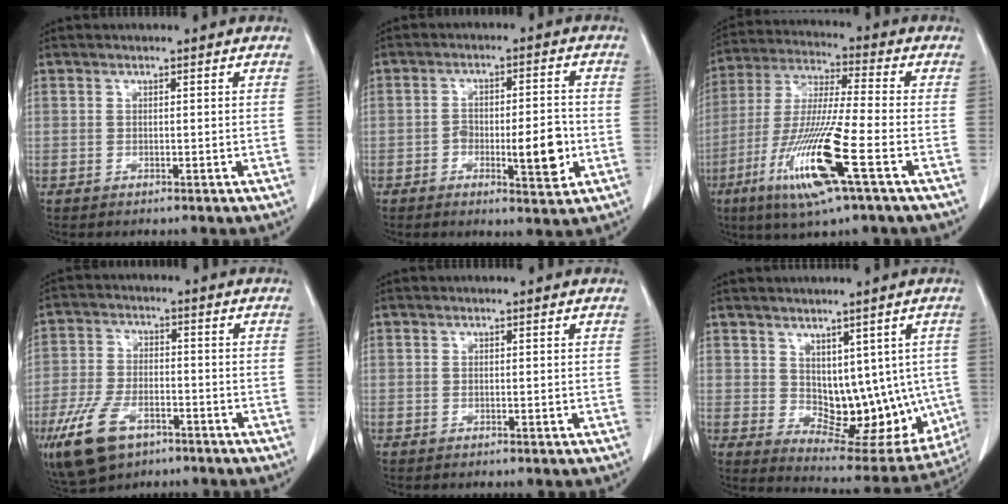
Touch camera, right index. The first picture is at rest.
{"total": 8.3, "force": [-2.3, 2.5, 7.6], "torque": [-0.112, 0.007, -0.029]}
{"total": 16.0, "force": [-6.6, 0.4, 14.6], "torque": [-0.303, -0.026, -0.123]}
{"total": 10.8, "force": [-6.0, 5.5, 7.1], "torque": [-0.151, -0.004, -0.106]}
{"total": 0.6, "force": [-0.1, 0.2, 0.6], "torque": [-0.009, -0.002, 0.000]}
{"total": 12.9, "force": [0.2, 7.6, 10.4], "torque": [-0.112, -0.002, 0.030]}